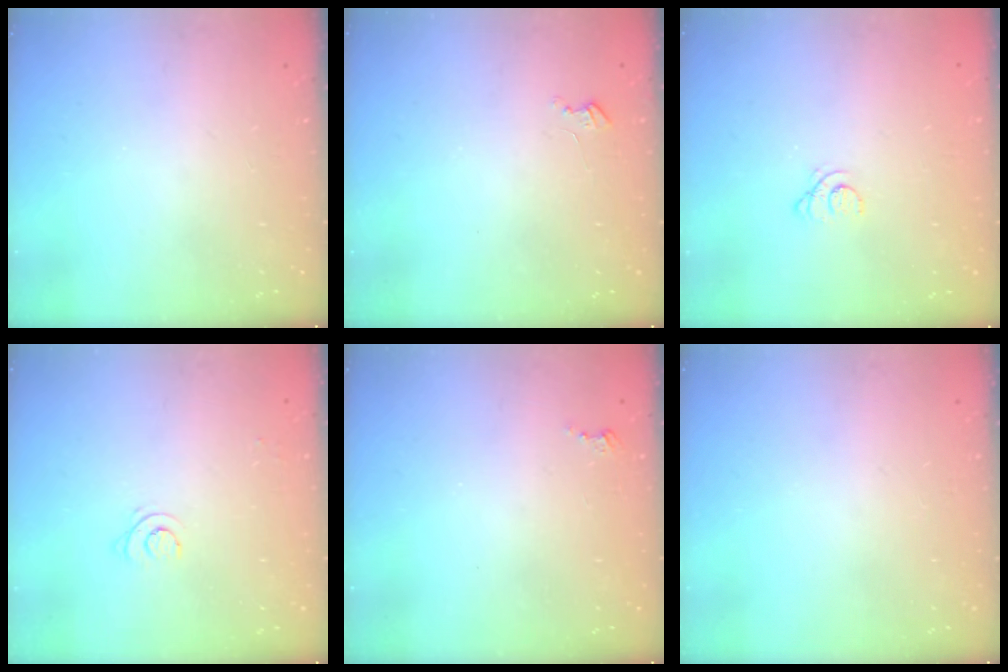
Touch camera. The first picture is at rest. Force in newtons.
{"total": 2.7, "press": 2.7, "slide": 0.3}
{"total": 1.5, "press": 1.4, "slide": 0.2}
{"total": 3.6, "press": 3.6, "slide": 0.6}
{"total": 2.4, "press": 2.4, "slide": 0.4}
{"total": 0.0}